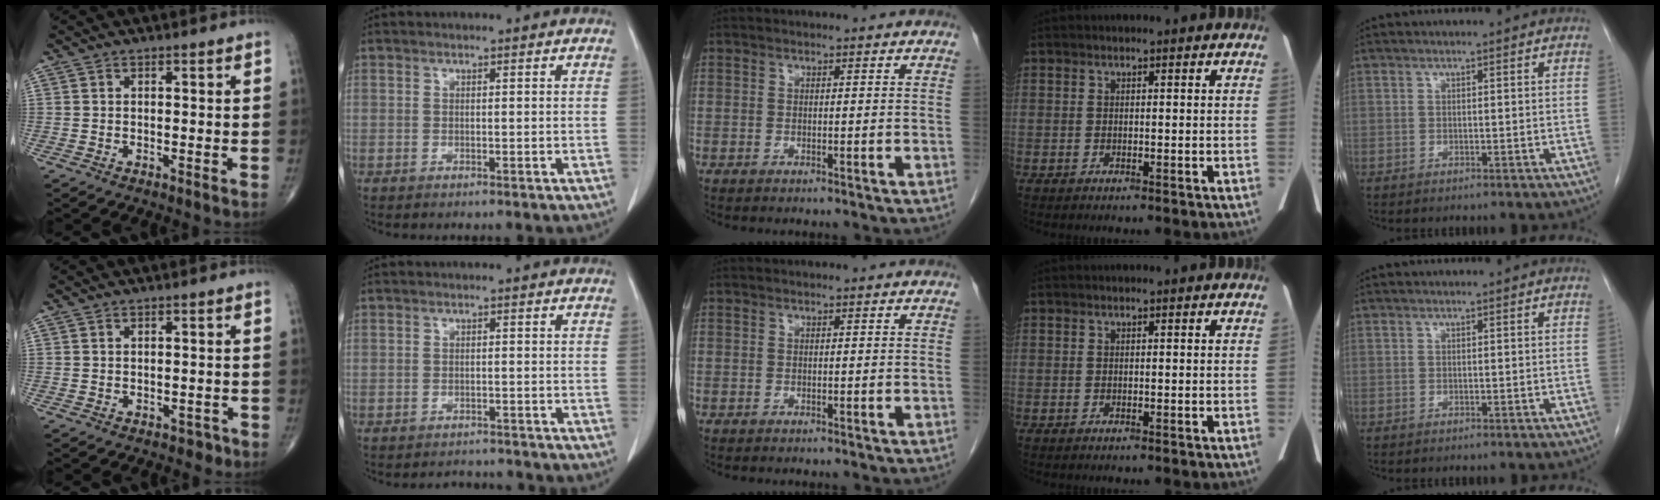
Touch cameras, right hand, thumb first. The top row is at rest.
{"thumb": {"total": 1.1, "force": [-0.5, 0.9, 0.4], "torque": [0.002, 0.003, -0.006]}, "index": {"total": 3.0, "force": [-2.8, 1.0, -0.2], "torque": [0.004, -0.001, -0.039]}}